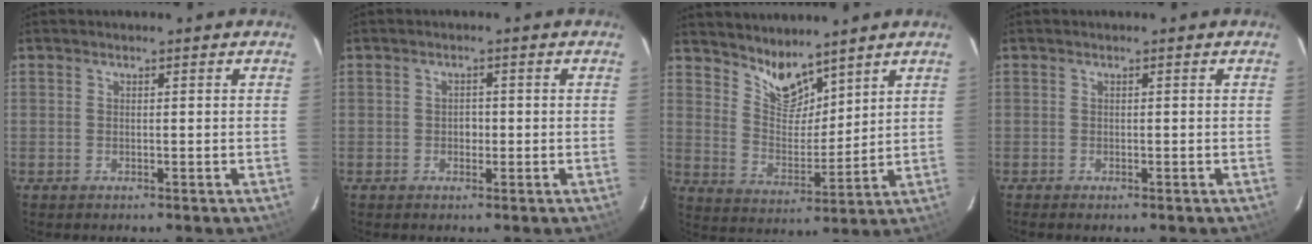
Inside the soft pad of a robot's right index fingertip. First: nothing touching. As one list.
[{"total": 1.5, "force": [-0.4, 1.3, 0.6], "torque": [-0.009, 0.006, -0.005]}, {"total": 8.2, "force": [6.9, 2.9, 3.2], "torque": [-0.050, -0.004, 0.136]}, {"total": 1.0, "force": [-0.8, 0.3, 0.5], "torque": [-0.012, -0.003, -0.013]}]